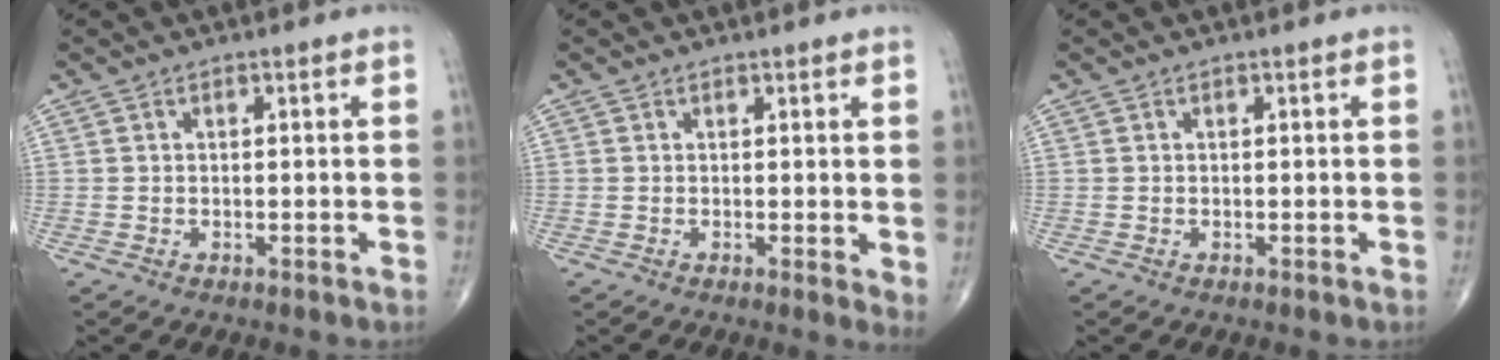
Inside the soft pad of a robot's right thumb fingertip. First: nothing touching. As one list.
[{"total": 2.1, "force": [0.7, 0.7, 1.9], "torque": [-0.027, -0.010, 0.008]}, {"total": 0.0}]